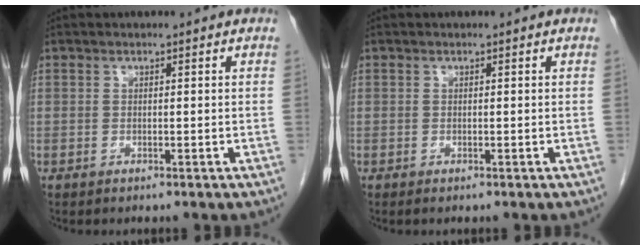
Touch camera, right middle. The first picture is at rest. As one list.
[{"total": 0.0}]